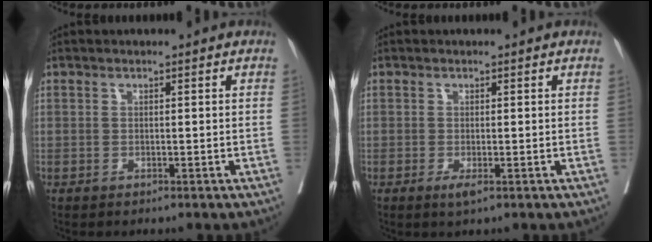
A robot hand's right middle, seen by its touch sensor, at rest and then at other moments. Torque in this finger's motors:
{"motor_torque": [0.50, -0.24, 0.09, 0.02]}